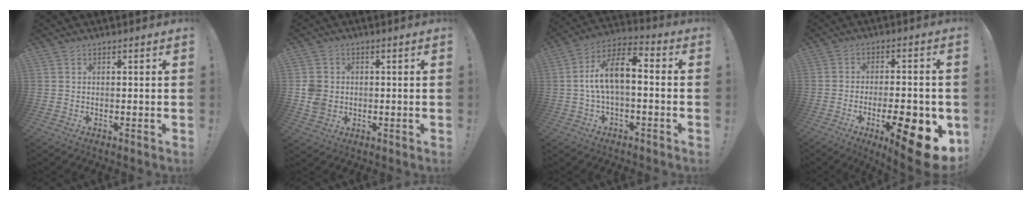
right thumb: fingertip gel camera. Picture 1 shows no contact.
{"total": 6.2, "force": [-0.1, 5.5, 2.8], "torque": [-0.062, 0.007, 0.001]}
{"total": 11.5, "force": [0.4, 5.2, 10.2], "torque": [-0.173, 0.005, 0.007]}
{"total": 17.7, "force": [-6.5, 6.0, 15.4], "torque": [-0.182, 0.030, -0.086]}